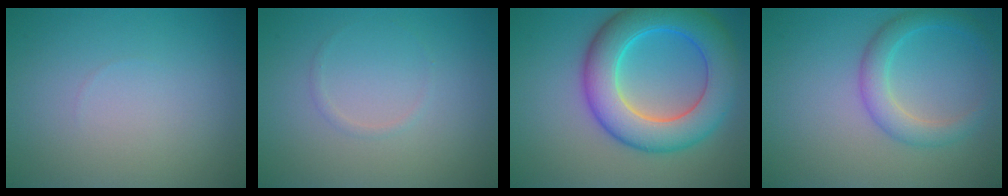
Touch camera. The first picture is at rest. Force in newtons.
{"total": 0.6, "press": 0.6, "slide": 0.0}
{"total": 9.1, "press": 9.1, "slide": 0.0}
{"total": 3.2, "press": 3.2, "slide": 0.2}